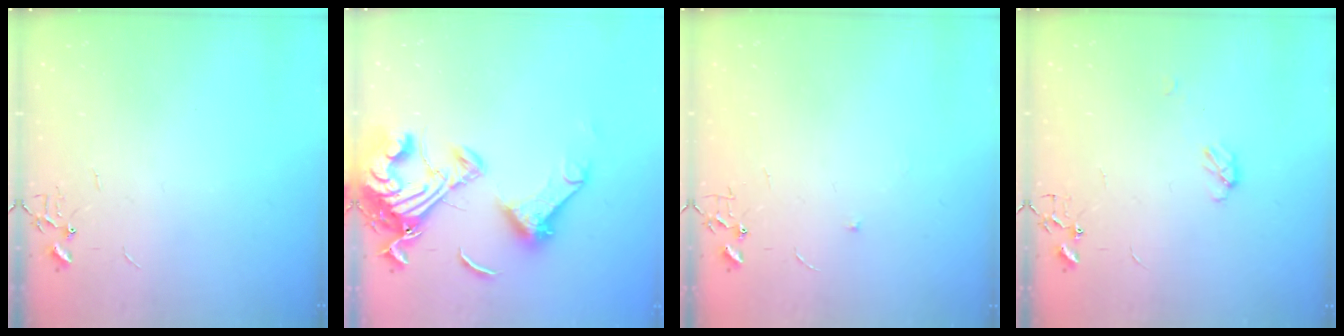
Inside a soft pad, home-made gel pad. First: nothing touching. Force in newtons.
{"total": 20.7, "press": 20.6, "slide": 1.8}
{"total": 3.7, "press": 3.6, "slide": 0.6}
{"total": 3.9, "press": 3.9, "slide": 0.6}